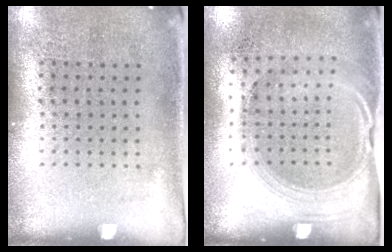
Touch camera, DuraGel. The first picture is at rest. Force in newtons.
{"total": 1.5, "press": 1.2, "slide": 0.8}